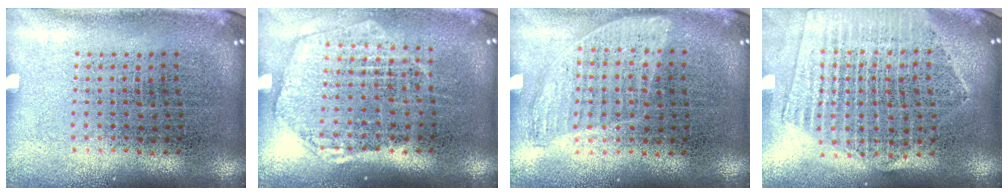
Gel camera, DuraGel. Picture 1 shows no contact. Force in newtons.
{"total": 1.9, "press": 1.7, "slide": 0.8}
{"total": 0.9, "press": 0.8, "slide": 0.4}
{"total": 2.0, "press": 1.8, "slide": 0.9}